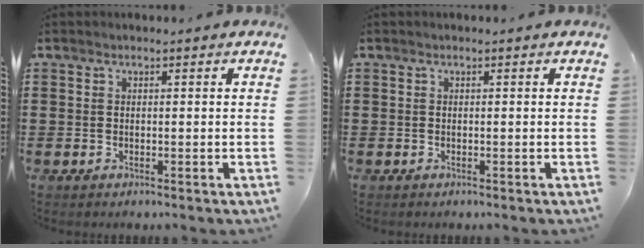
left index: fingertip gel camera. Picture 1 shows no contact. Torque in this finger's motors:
{"motor_torque": [0.00, 0.00, 0.01, 0.00]}